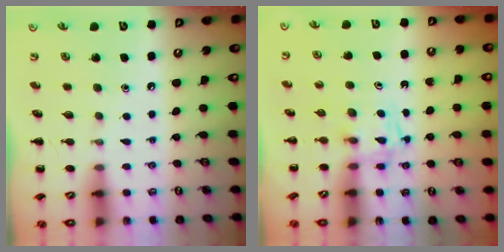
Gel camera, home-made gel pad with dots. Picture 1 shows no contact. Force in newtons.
{"total": 2.5, "press": 2.3, "slide": 1.0}